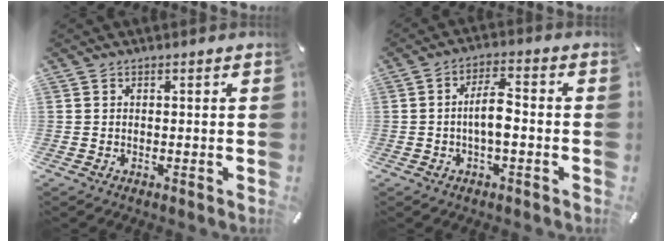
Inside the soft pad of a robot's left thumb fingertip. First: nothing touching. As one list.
[{"total": 6.5, "force": [-1.3, 2.2, 6.0], "torque": [-0.118, 0.006, -0.027]}]